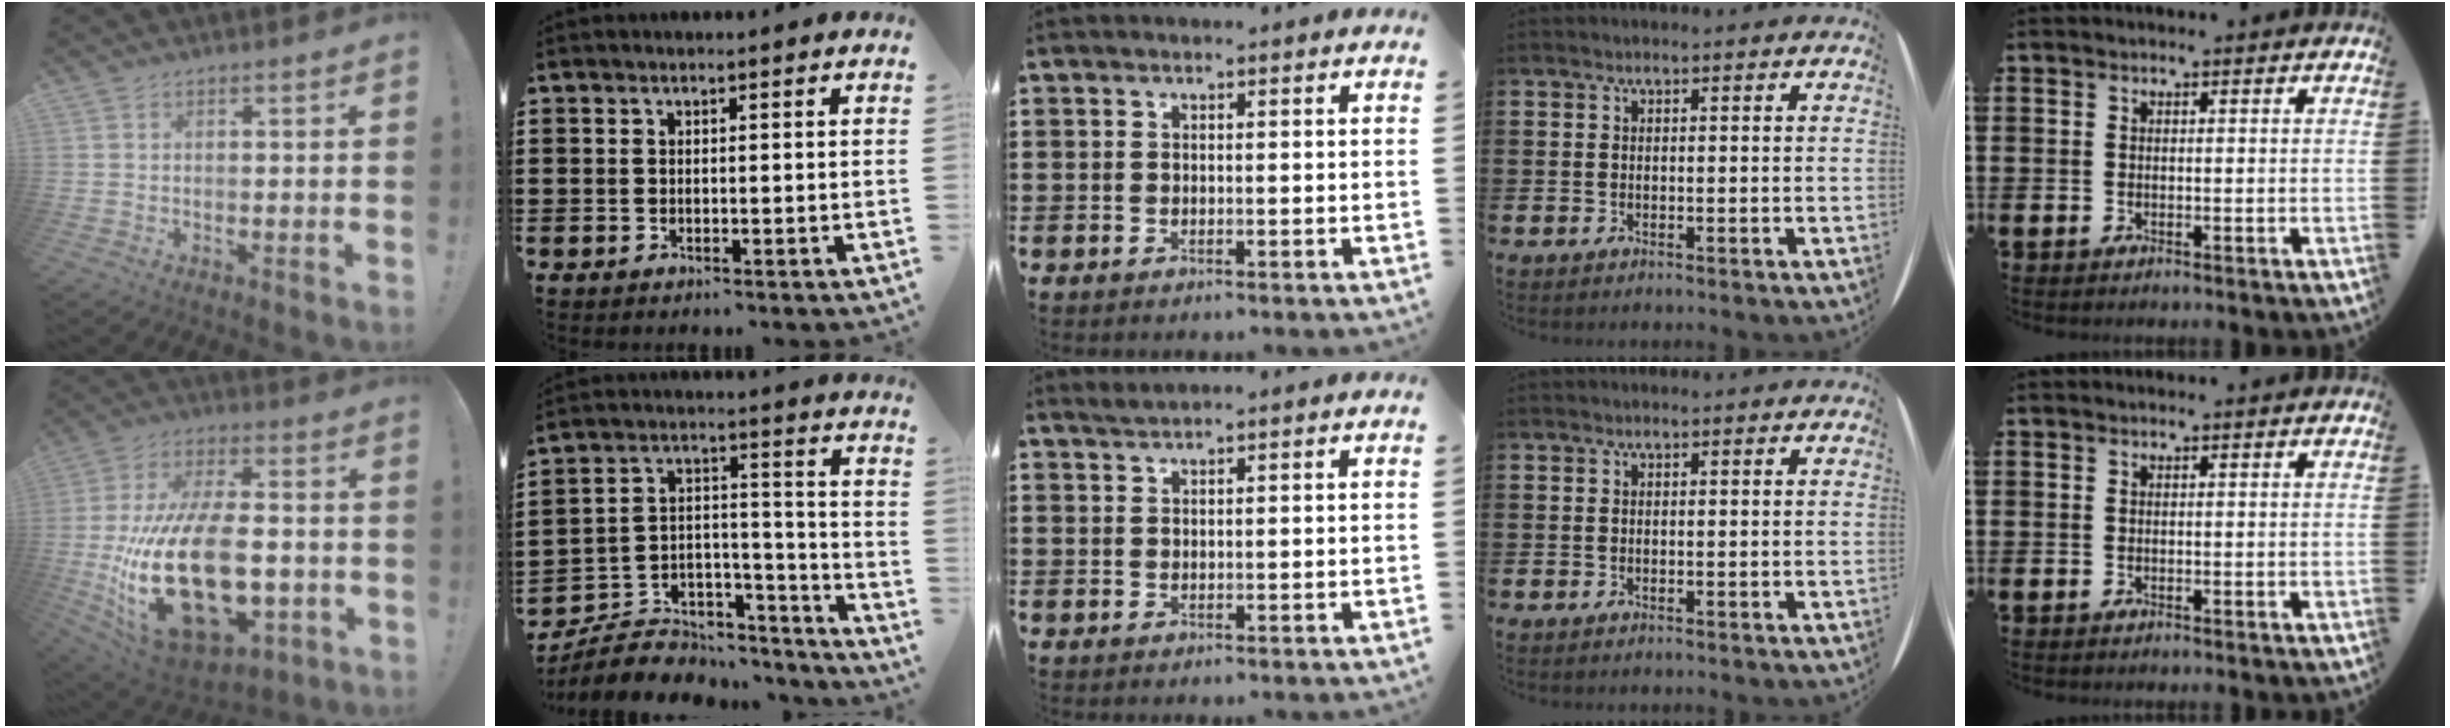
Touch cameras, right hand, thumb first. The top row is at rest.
{"thumb": {"total": 31.9, "force": [-5.1, 17.4, 26.3], "torque": [-0.512, 0.018, -0.068]}, "index": {"total": 6.7, "force": [-5.5, 3.5, 1.5], "torque": [-0.029, 0.009, -0.102]}, "middle": {"total": 1.2, "force": [1.2, -0.3, 0.3], "torque": [-0.007, -0.001, 0.023]}}